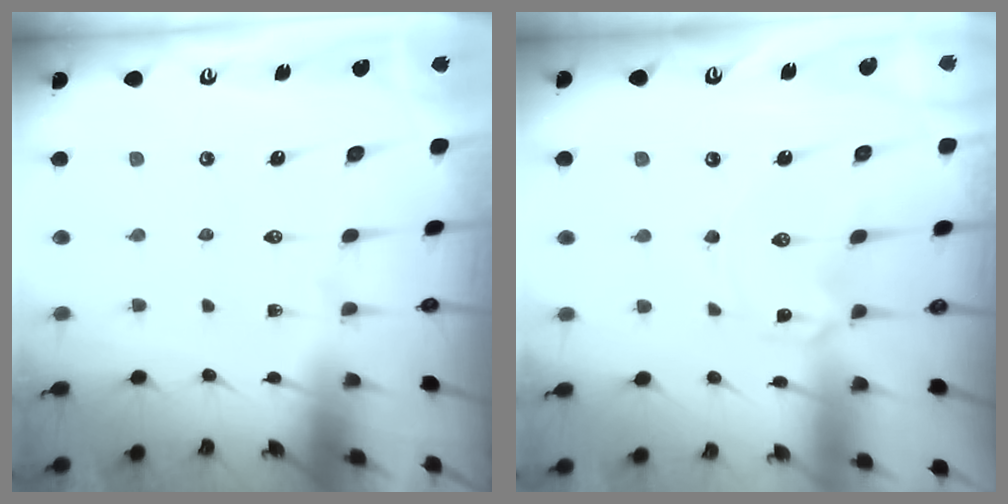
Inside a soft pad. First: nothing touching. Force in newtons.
{"total": 0.9, "press": 0.9, "slide": 0.1}